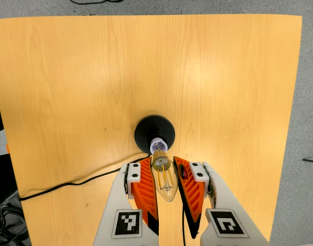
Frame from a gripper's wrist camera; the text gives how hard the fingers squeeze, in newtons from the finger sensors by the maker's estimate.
{"total": 19.8, "left": 21.3, "right": 18.4}